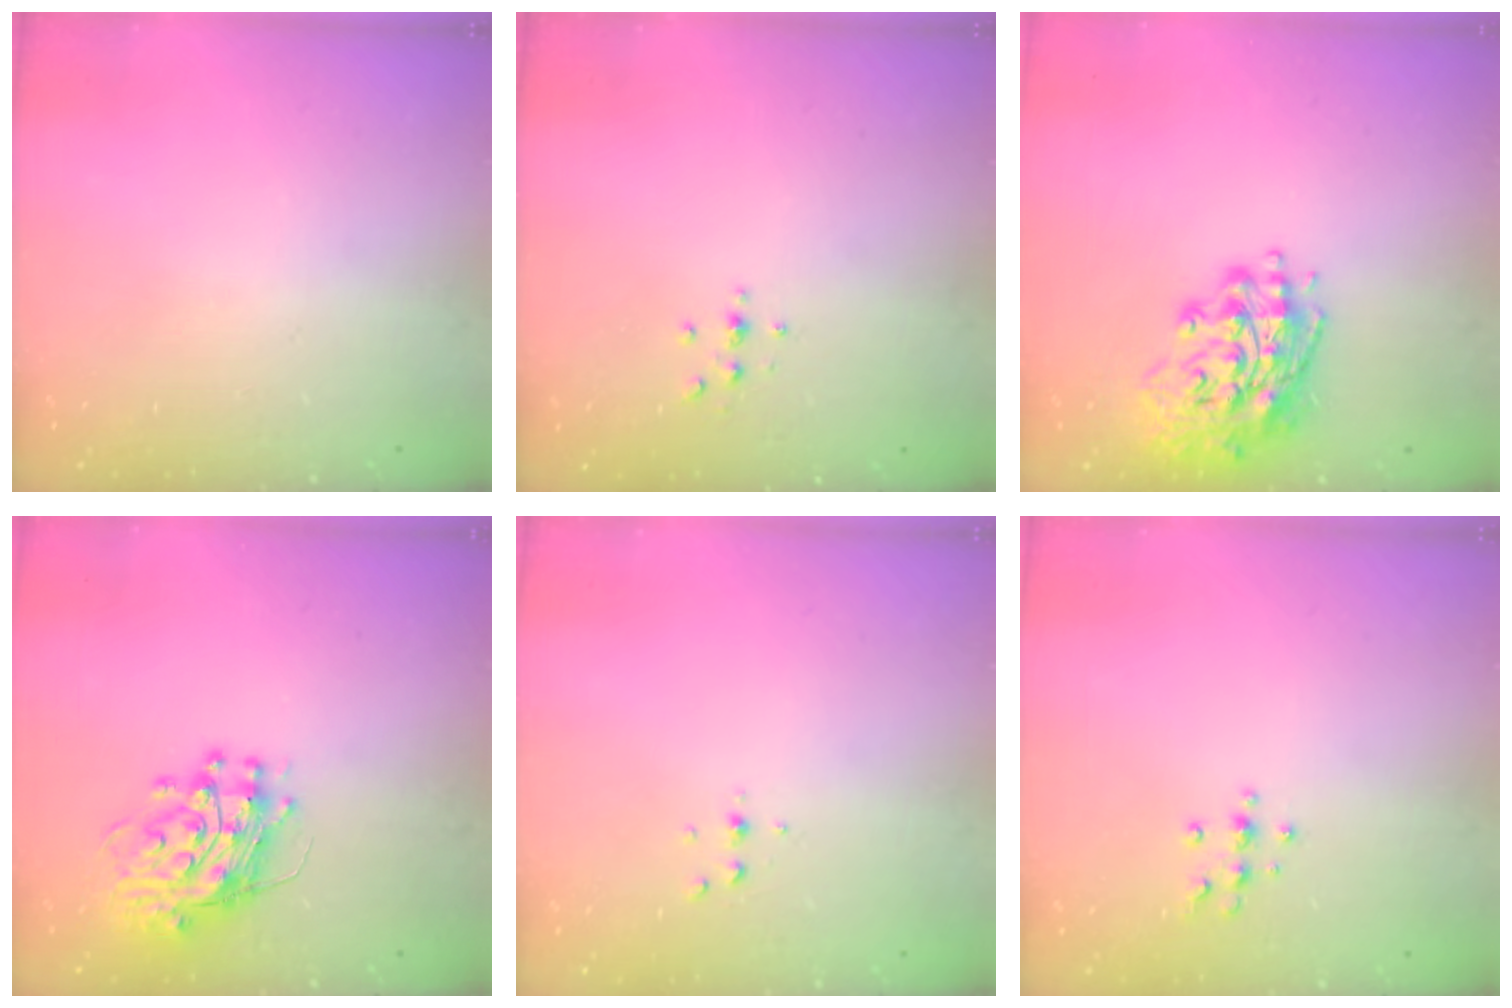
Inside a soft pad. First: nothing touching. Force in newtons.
{"total": 2.3, "press": 2.2, "slide": 0.2}
{"total": 16.2, "press": 16.0, "slide": 2.6}
{"total": 13.1, "press": 13.1, "slide": 1.3}
{"total": 2.6, "press": 2.6, "slide": 0.3}
{"total": 7.5, "press": 7.4, "slide": 1.3}